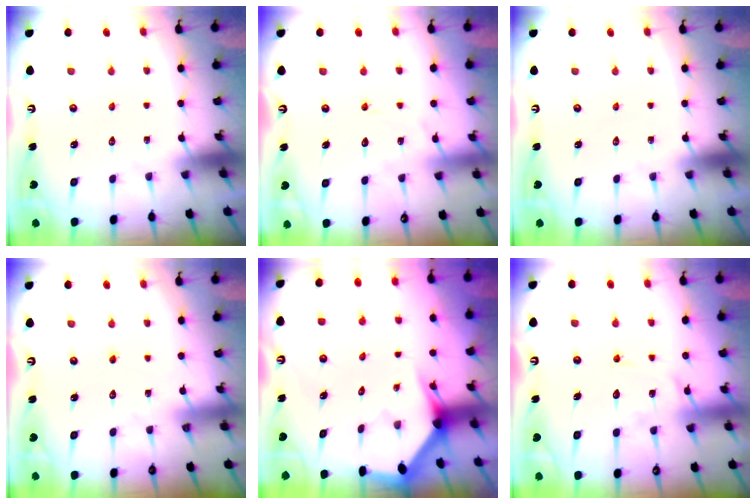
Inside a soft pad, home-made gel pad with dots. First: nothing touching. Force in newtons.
{"total": 7.6, "press": 7.5, "slide": 0.8}
{"total": 0.0}
{"total": 3.7, "press": 3.7, "slide": 0.3}
{"total": 3.0, "press": 3.0, "slide": 0.1}
{"total": 12.8, "press": 12.8, "slide": 1.0}